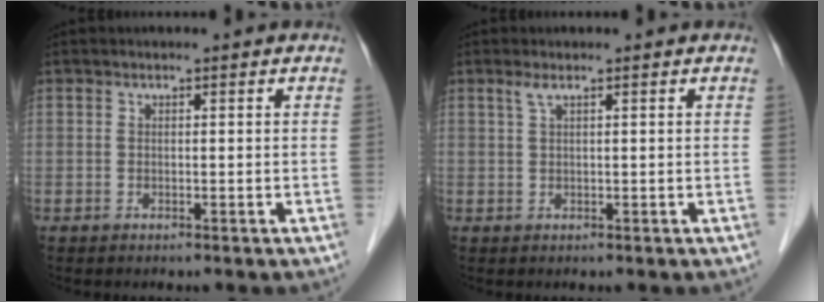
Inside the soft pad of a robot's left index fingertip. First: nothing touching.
{"total": 1.1, "force": [0.7, 0.0, 0.9], "torque": [-0.025, 0.011, 0.014]}